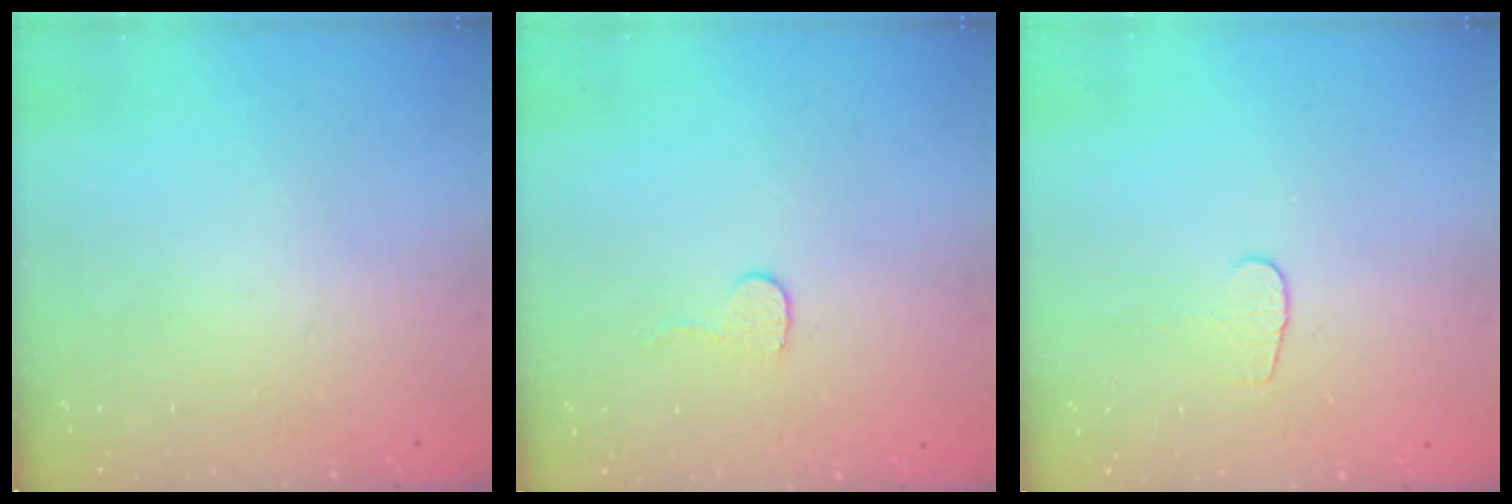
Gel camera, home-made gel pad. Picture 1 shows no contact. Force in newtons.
{"total": 5.5, "press": 5.5, "slide": 0.4}
{"total": 4.7, "press": 4.6, "slide": 0.4}